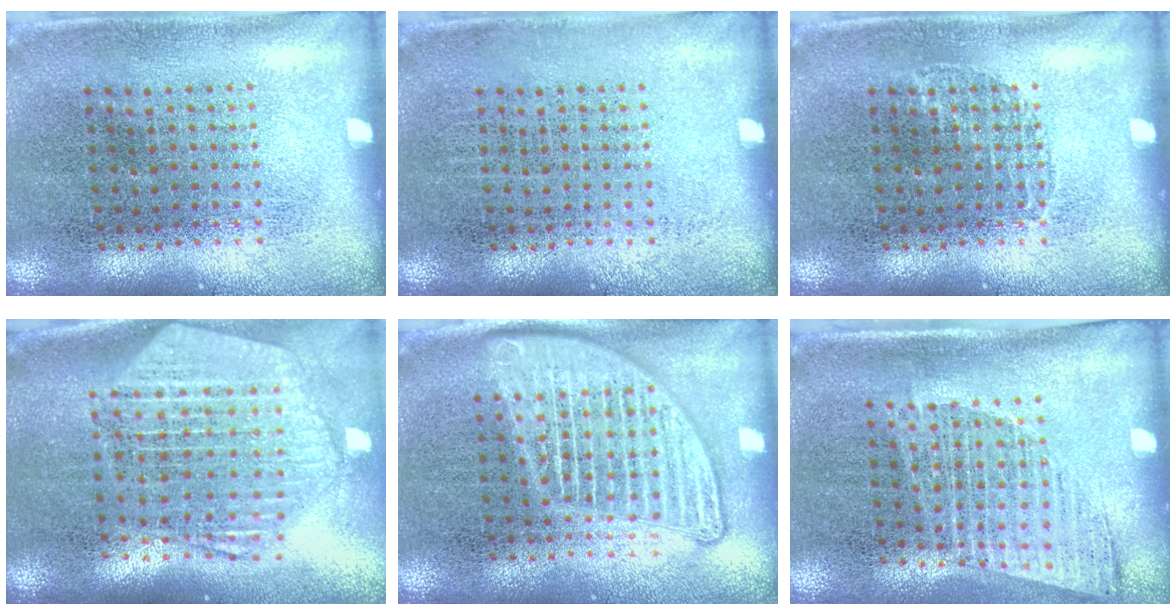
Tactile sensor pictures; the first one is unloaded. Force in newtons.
{"total": 0.0}
{"total": 0.5, "press": 0.5, "slide": 0.1}
{"total": 2.6, "press": 2.2, "slide": 1.5}
{"total": 2.1, "press": 2.1, "slide": 0.2}
{"total": 1.2, "press": 1.0, "slide": 0.6}